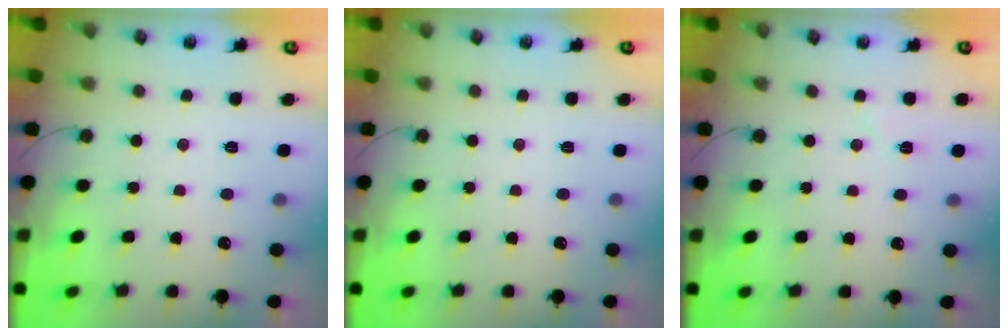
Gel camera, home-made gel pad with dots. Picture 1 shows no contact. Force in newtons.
{"total": 0.0}
{"total": 5.4, "press": 5.2, "slide": 1.4}